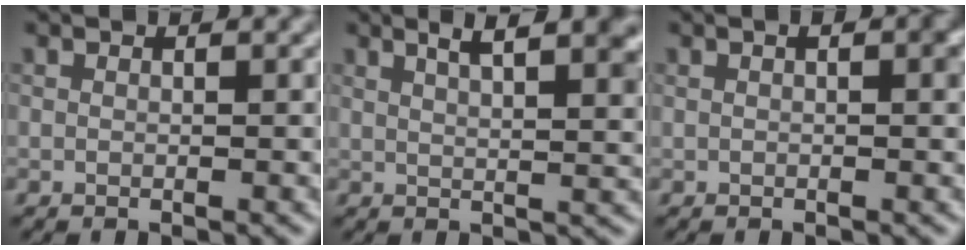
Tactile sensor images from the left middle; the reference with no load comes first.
{"total": 5.7, "force": [3.3, 2.0, 4.2], "torque": [-0.028, 0.023, 0.042]}
{"total": 1.7, "force": [0.4, 0.5, 1.6], "torque": [-0.020, 0.005, 0.010]}